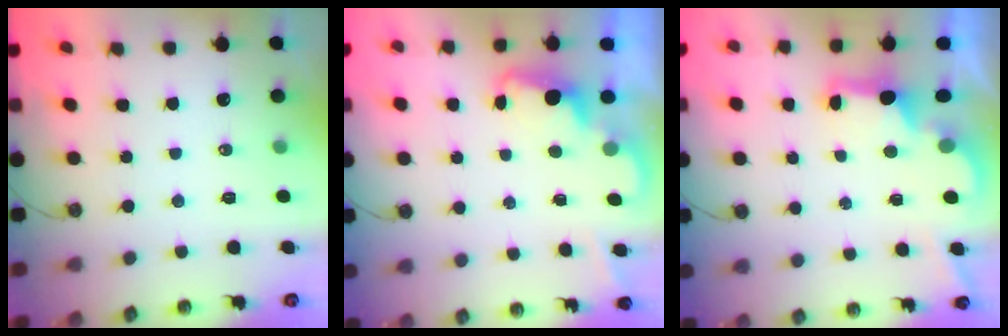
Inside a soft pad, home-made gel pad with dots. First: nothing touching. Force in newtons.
{"total": 2.3, "press": 2.2, "slide": 0.5}
{"total": 2.8, "press": 2.6, "slide": 0.9}